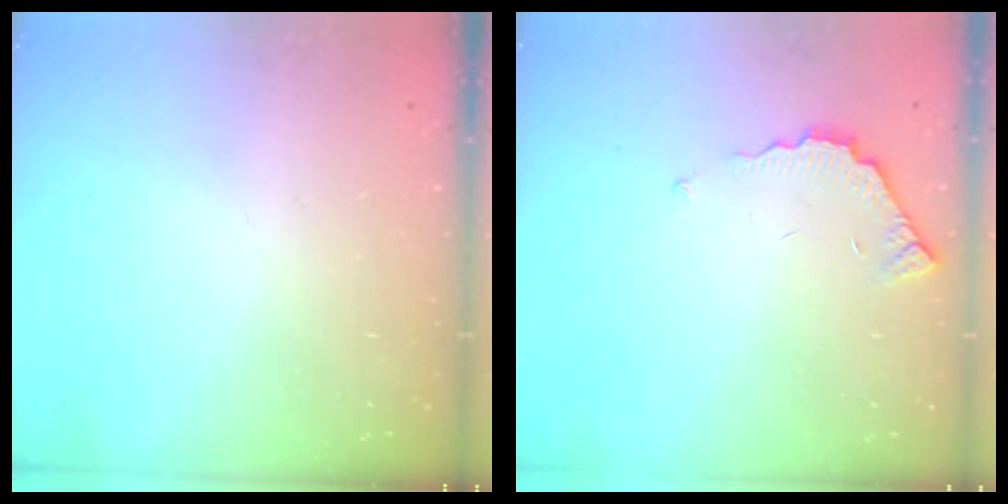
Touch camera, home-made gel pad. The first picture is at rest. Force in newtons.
{"total": 4.6, "press": 4.6, "slide": 0.4}